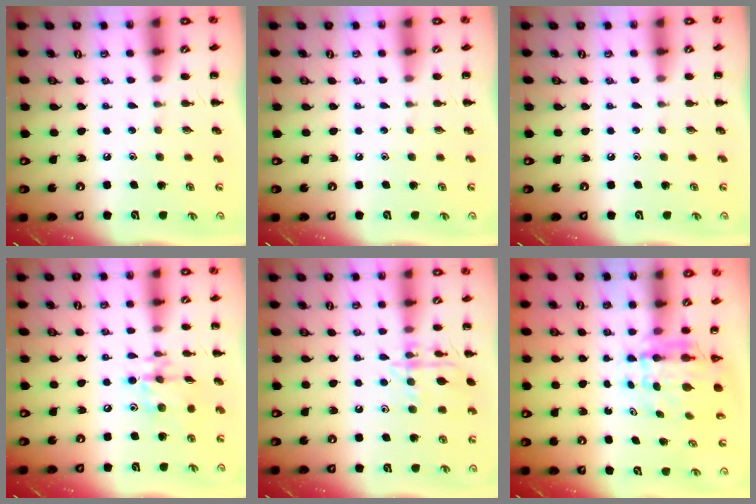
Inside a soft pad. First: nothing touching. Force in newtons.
{"total": 0.0}
{"total": 0.0}
{"total": 10.8, "press": 10.7, "slide": 1.2}
{"total": 12.5, "press": 12.5, "slide": 0.6}
{"total": 6.1, "press": 6.0, "slide": 0.9}